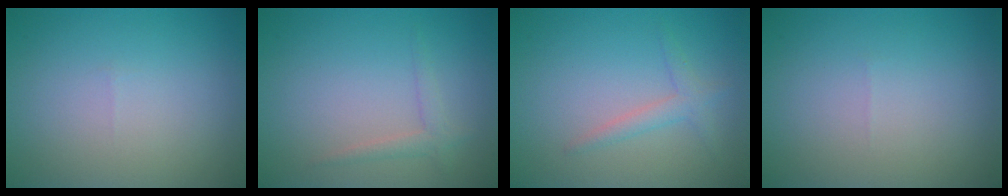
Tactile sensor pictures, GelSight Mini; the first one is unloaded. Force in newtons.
{"total": 1.4, "press": 1.4, "slide": 0.1}
{"total": 1.6, "press": 1.6, "slide": 0.0}
{"total": 0.0}